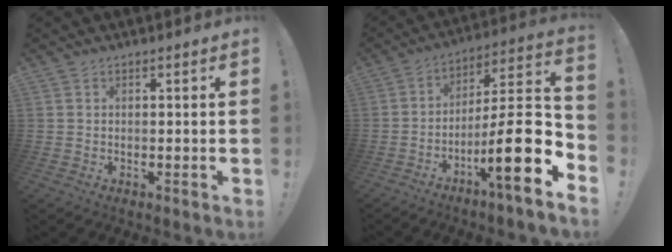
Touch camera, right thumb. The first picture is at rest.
{"total": 19.5, "force": [-7.4, 2.0, 17.9], "torque": [-0.293, 0.020, -0.128]}